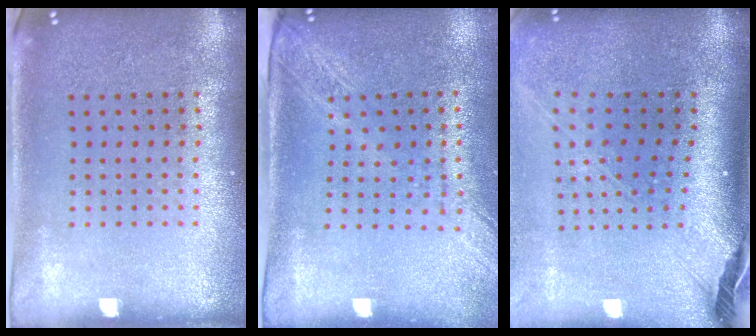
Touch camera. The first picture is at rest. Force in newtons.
{"total": 2.1, "press": 1.7, "slide": 1.2}
{"total": 2.6, "press": 1.9, "slide": 1.8}